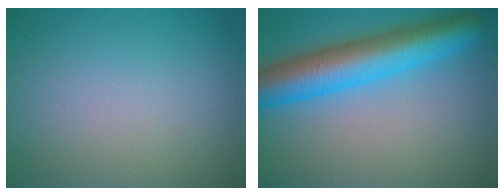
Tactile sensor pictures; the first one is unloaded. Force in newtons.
{"total": 8.6, "press": 8.6, "slide": 0.3}